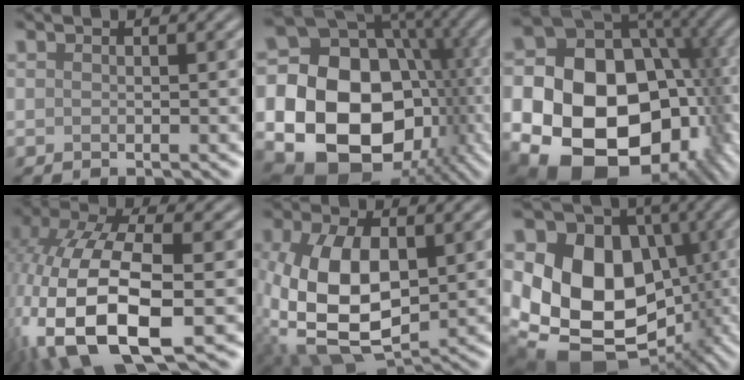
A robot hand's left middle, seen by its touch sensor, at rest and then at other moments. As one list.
[{"total": 21.6, "force": [-3.0, 18.1, 11.4], "torque": [-0.195, -0.014, -0.065]}, {"total": 23.6, "force": [-4.2, 18.7, 13.7], "torque": [-0.237, -0.006, -0.091]}, {"total": 13.4, "force": [-3.6, 6.3, 11.2], "torque": [-0.255, -0.012, -0.062]}, {"total": 10.6, "force": [-0.3, 6.0, 8.7], "torque": [-0.197, -0.006, -0.005]}, {"total": 16.5, "force": [-1.2, 13.1, 9.9], "torque": [-0.158, -0.007, -0.026]}]